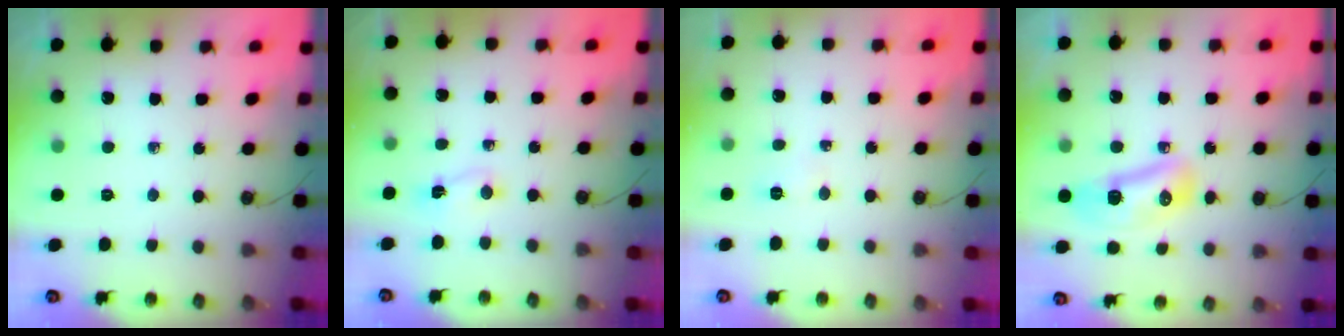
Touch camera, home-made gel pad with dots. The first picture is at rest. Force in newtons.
{"total": 2.0, "press": 1.6, "slide": 1.2}
{"total": 5.6, "press": 3.8, "slide": 4.1}
{"total": 9.9, "press": 9.8, "slide": 1.5}